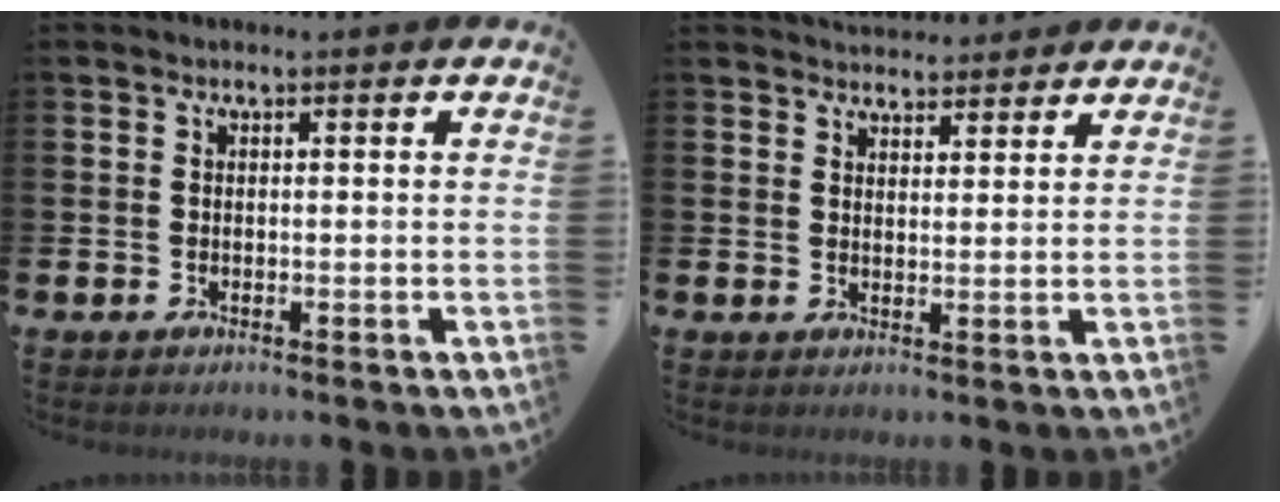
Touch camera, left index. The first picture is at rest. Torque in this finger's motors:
{"motor_torque": [0.04, -0.02, 0.22, 0.05]}